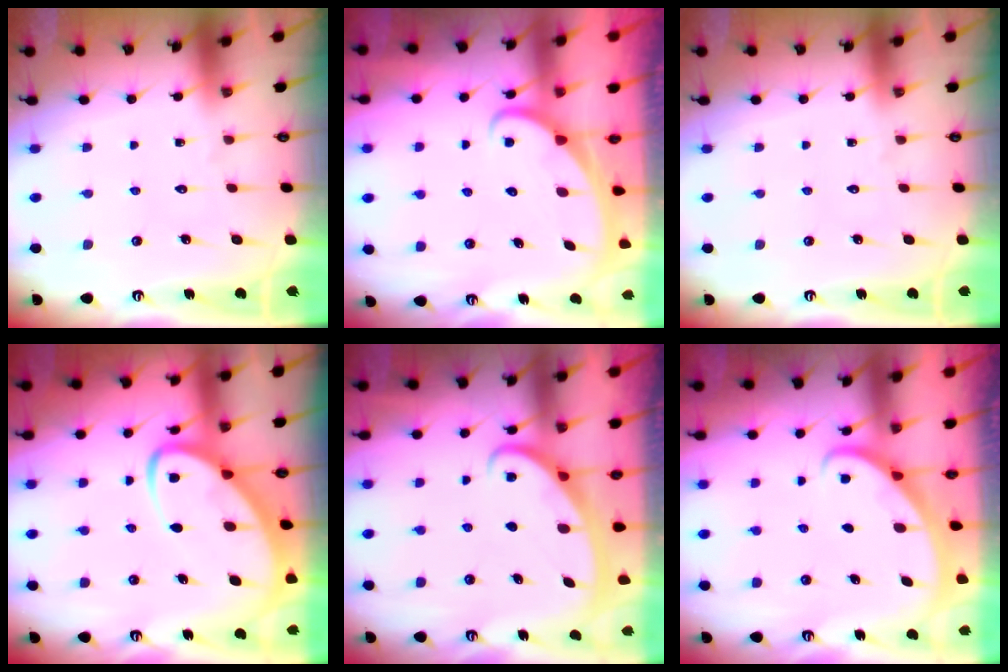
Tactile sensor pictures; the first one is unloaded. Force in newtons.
{"total": 2.2, "press": 2.2, "slide": 0.1}
{"total": 0.0}
{"total": 7.2, "press": 7.2, "slide": 0.8}
{"total": 2.7, "press": 2.7, "slide": 0.3}
{"total": 2.7, "press": 2.7, "slide": 0.1}